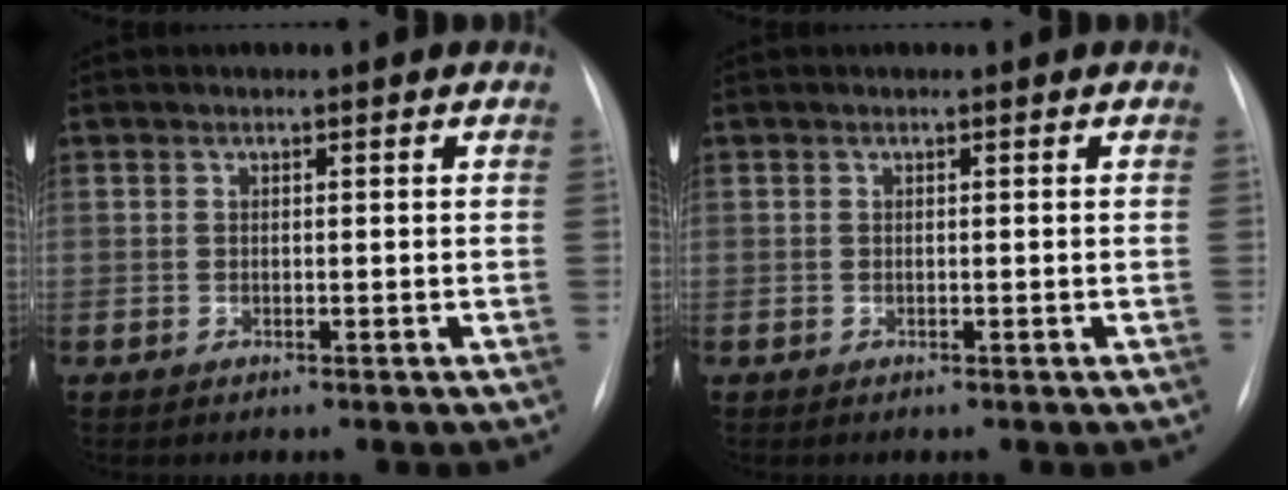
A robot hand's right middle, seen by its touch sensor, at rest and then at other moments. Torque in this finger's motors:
{"motor_torque": [0.13, -0.16, 0.03, 0.01]}